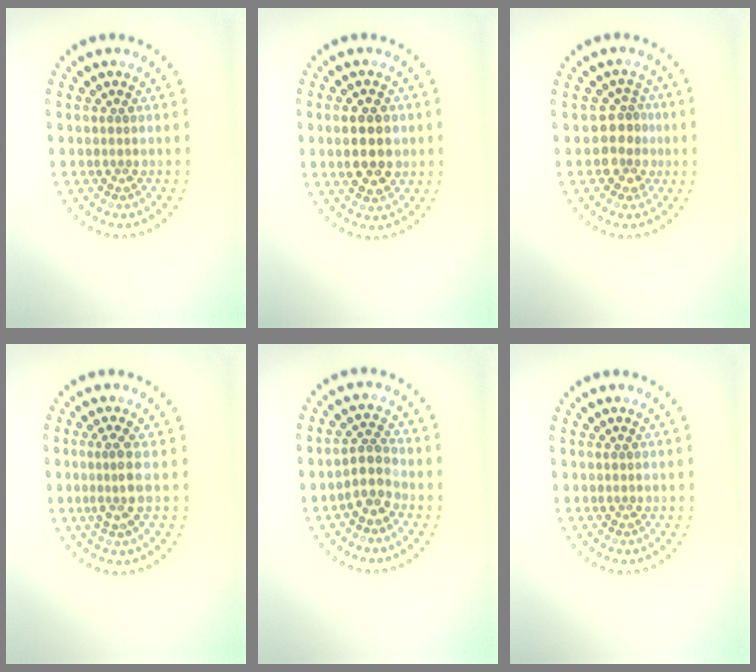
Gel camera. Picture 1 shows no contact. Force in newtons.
{"total": 4.8, "press": 4.8, "slide": 0.2}
{"total": 2.4, "press": 1.9, "slide": 1.4}
{"total": 2.3, "press": 1.7, "slide": 1.6}
{"total": 2.5, "press": 2.1, "slide": 1.4}
{"total": 0.0}